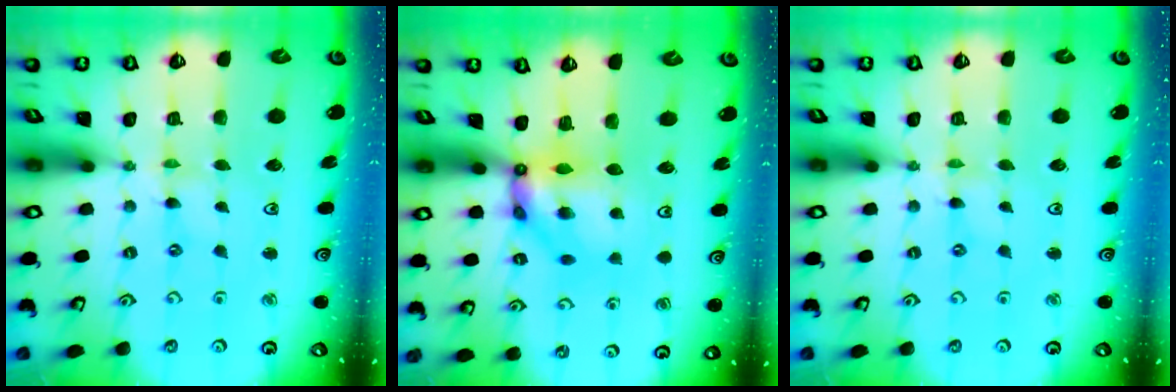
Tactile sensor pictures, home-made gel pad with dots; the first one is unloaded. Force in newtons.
{"total": 10.4, "press": 10.2, "slide": 1.6}
{"total": 0.0}